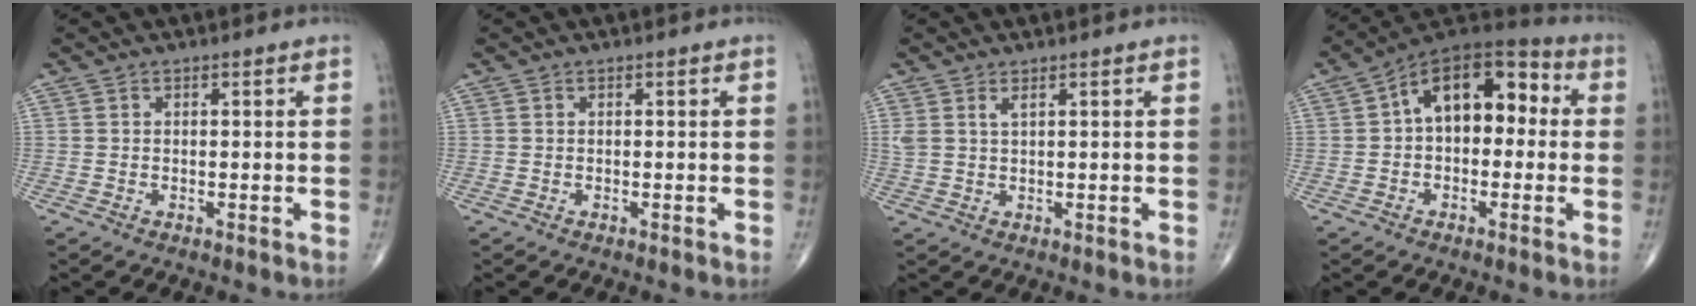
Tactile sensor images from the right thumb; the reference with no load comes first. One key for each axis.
{"total": 0.0}
{"total": 2.0, "fx": 1.1, "fy": 0.6, "fz": 1.5, "tx": -0.037, "ty": 0.003, "tz": 0.029}
{"total": 14.8, "fx": 1.7, "fy": 8.9, "fz": 11.7, "tx": -0.141, "ty": 0.049, "tz": 0.011}